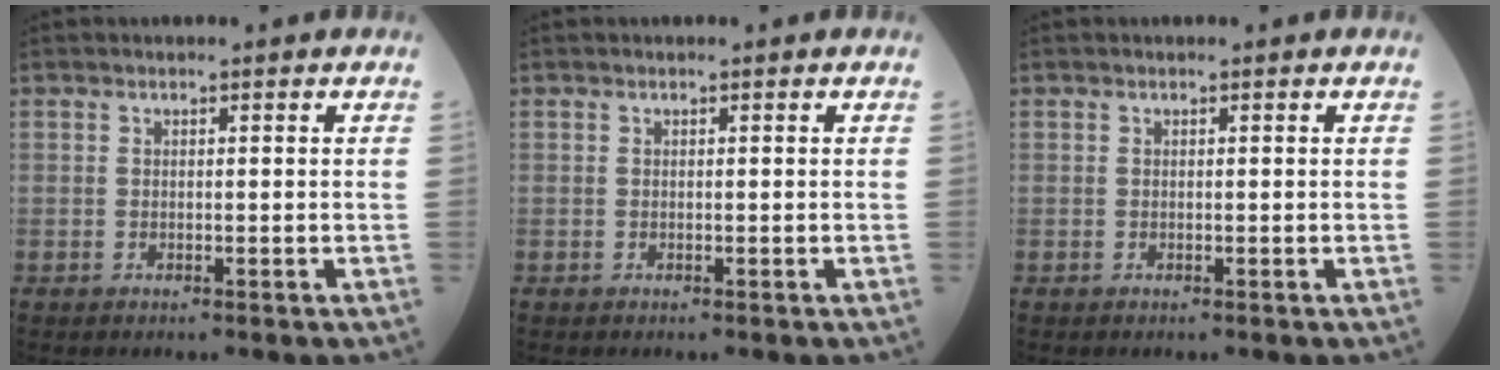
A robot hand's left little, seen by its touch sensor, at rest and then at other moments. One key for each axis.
{"total": 0.0}
{"total": 0.0}